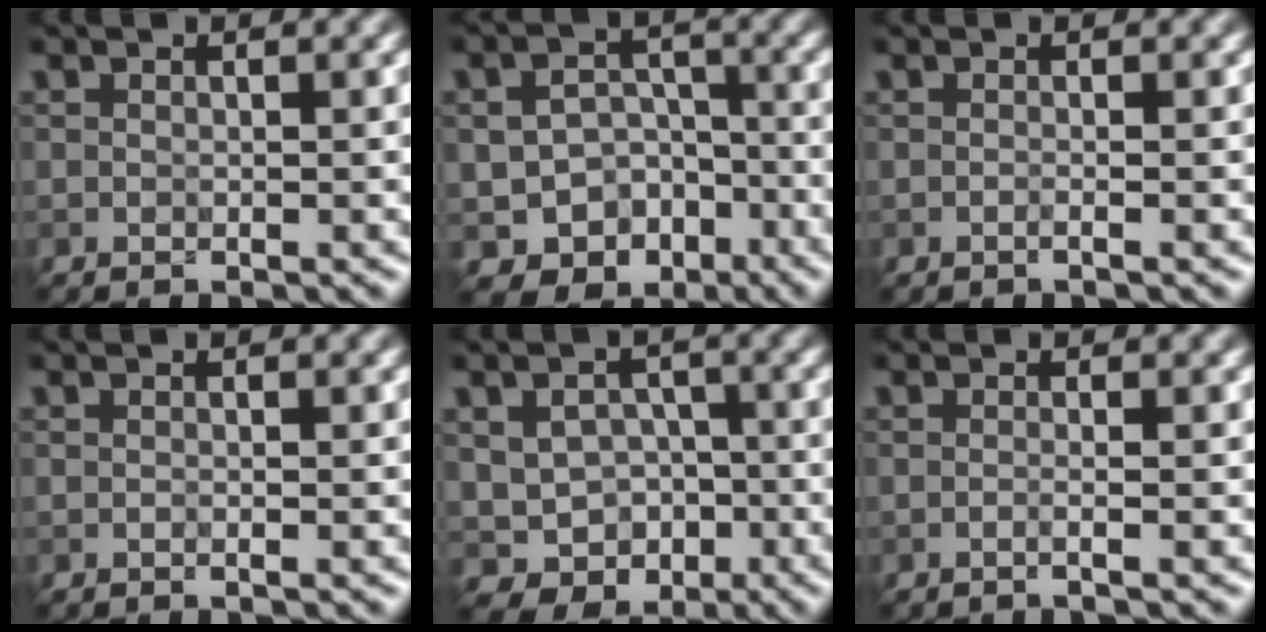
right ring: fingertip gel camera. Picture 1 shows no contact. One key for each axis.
{"total": 6.2, "fx": -3.4, "fy": 4.7, "fz": 2.3, "tx": -0.016, "ty": 0.002, "tz": -0.046}
{"total": 0.6, "fx": -0.2, "fy": 0.1, "fz": 0.6, "tx": -0.010, "ty": -0.007, "tz": -0.010}
{"total": 0.0}
{"total": 4.7, "fx": -1.2, "fy": 3.8, "fz": 2.4, "tx": -0.032, "ty": -0.002, "tz": -0.017}
{"total": 1.3, "fx": 0.0, "fy": 0.5, "fz": 1.2, "tx": -0.001, "ty": -0.012, "tz": -0.024}